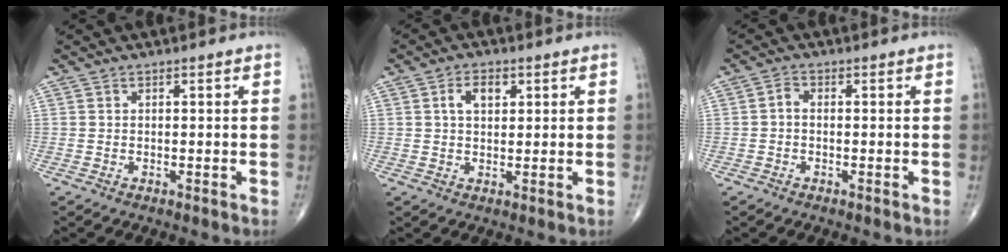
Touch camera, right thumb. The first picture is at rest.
{"total": 4.3, "force": [1.5, 2.6, 3.1], "torque": [-0.048, 0.002, 0.023]}
{"total": 1.7, "force": [-0.3, 1.1, 1.2], "torque": [-0.018, 0.005, -0.011]}